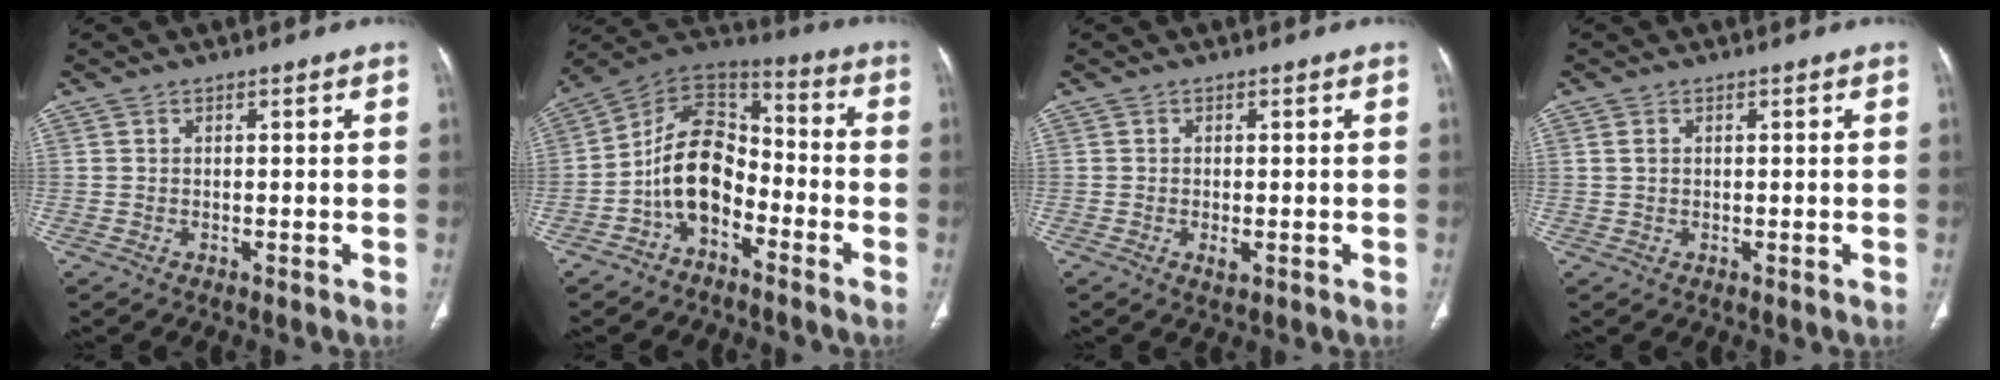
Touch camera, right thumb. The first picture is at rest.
{"total": 13.2, "force": [-4.9, 8.5, 8.9], "torque": [-0.135, 0.073, -0.098]}
{"total": 1.7, "force": [-0.5, 0.8, 1.4], "torque": [-0.028, -0.003, -0.007]}
{"total": 1.5, "force": [0.4, 1.1, 1.0], "torque": [-0.022, 0.001, 0.012]}